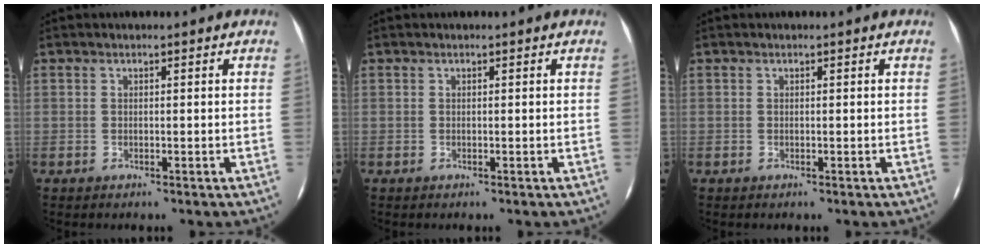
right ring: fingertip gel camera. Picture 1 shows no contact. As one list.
[{"total": 0.0}, {"total": 0.0}]